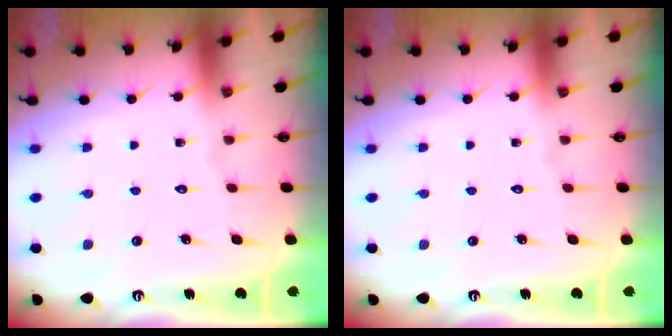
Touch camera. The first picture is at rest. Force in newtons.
{"total": 0.0}